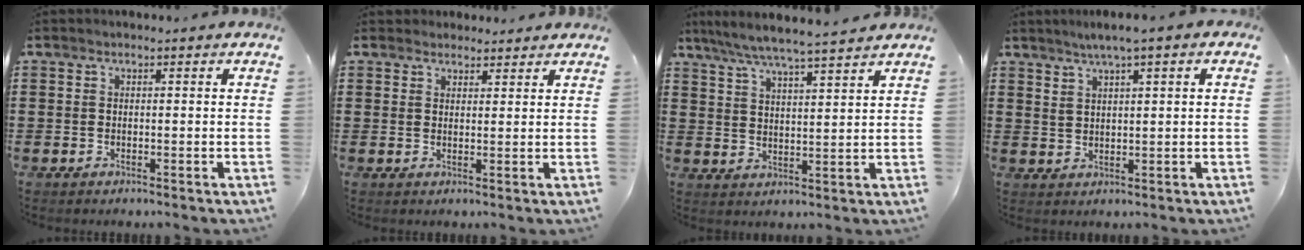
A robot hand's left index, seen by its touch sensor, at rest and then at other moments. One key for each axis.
{"total": 2.4, "fx": 2.3, "fy": 0.8, "fz": -0.1, "tx": -0.005, "ty": 0.002, "tz": 0.044}
{"total": 5.6, "fx": 5.1, "fy": -0.3, "fz": 2.4, "tx": -0.065, "ty": -0.027, "tz": 0.086}
{"total": 2.6, "fx": 1.5, "fy": 0.3, "fz": 2.1, "tx": -0.042, "ty": 0.004, "tz": 0.025}